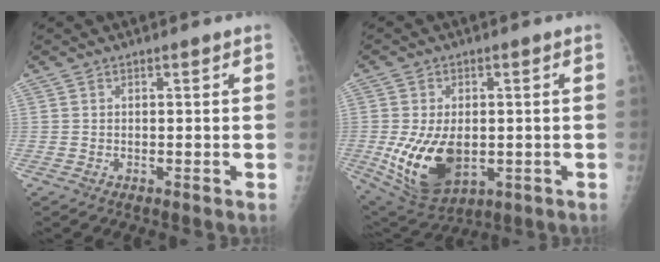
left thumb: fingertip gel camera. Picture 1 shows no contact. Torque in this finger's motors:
{"motor_torque": [0.95, 1.00, 1.63, -0.10, 0.45]}